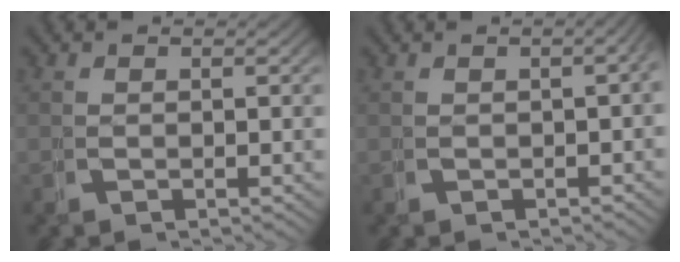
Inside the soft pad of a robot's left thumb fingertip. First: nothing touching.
{"total": 2.1, "force": [-0.5, 0.7, 1.9], "torque": [-0.023, 0.005, -0.008]}